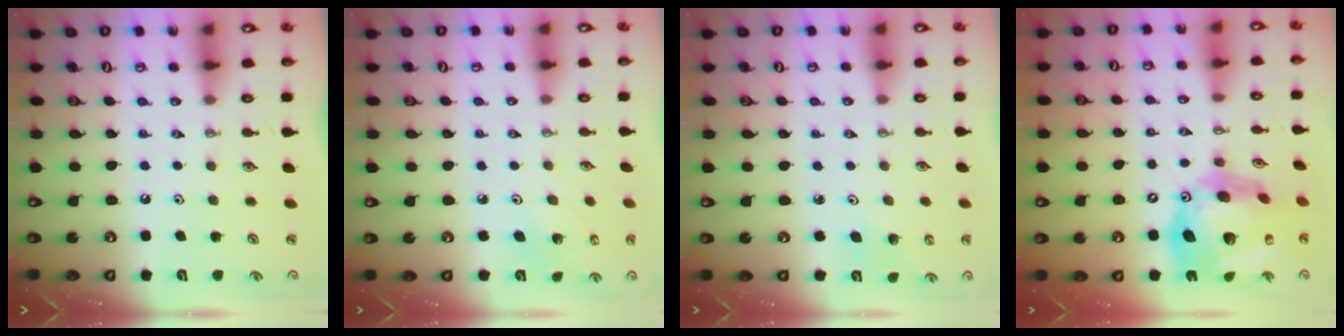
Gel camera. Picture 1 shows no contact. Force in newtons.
{"total": 3.3, "press": 3.3, "slide": 0.2}
{"total": 3.0, "press": 2.9, "slide": 0.9}
{"total": 23.1, "press": 23.0, "slide": 2.3}